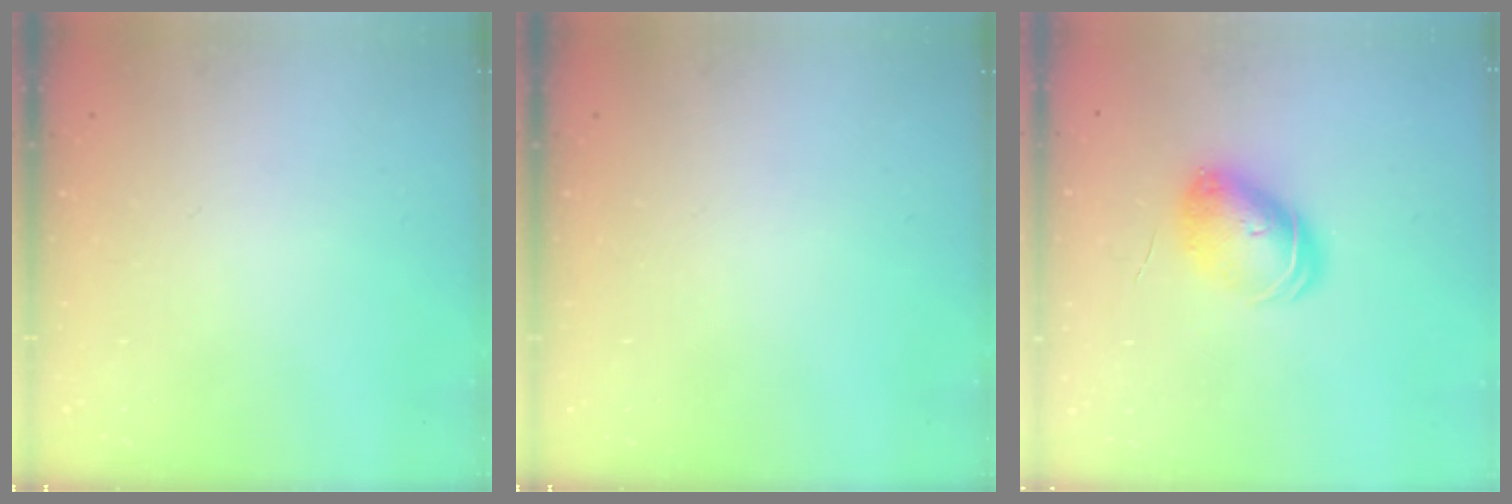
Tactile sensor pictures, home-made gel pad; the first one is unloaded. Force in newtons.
{"total": 0.0}
{"total": 9.0, "press": 9.0, "slide": 0.7}